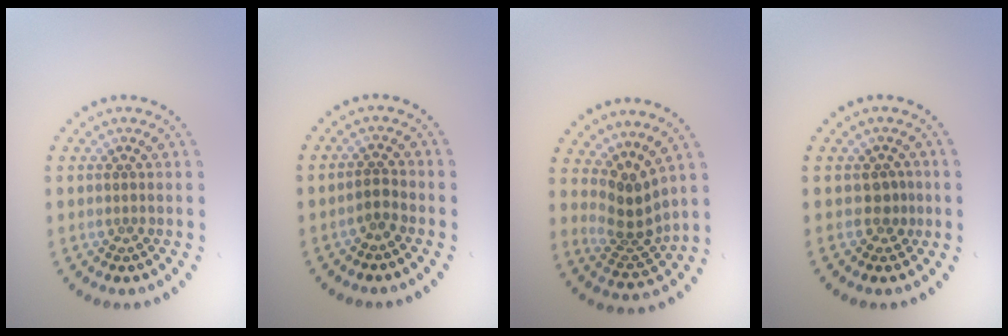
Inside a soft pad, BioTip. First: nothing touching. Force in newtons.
{"total": 1.2, "press": 1.1, "slide": 0.5}
{"total": 3.3, "press": 2.3, "slide": 2.4}
{"total": 1.4, "press": 1.1, "slide": 0.7}